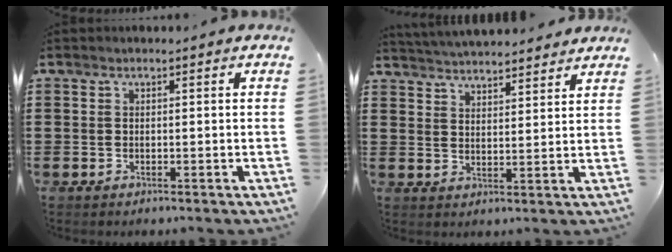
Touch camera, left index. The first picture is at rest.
{"total": 4.1, "force": [4.1, 0.0, 0.2], "torque": [-0.018, -0.019, 0.074]}